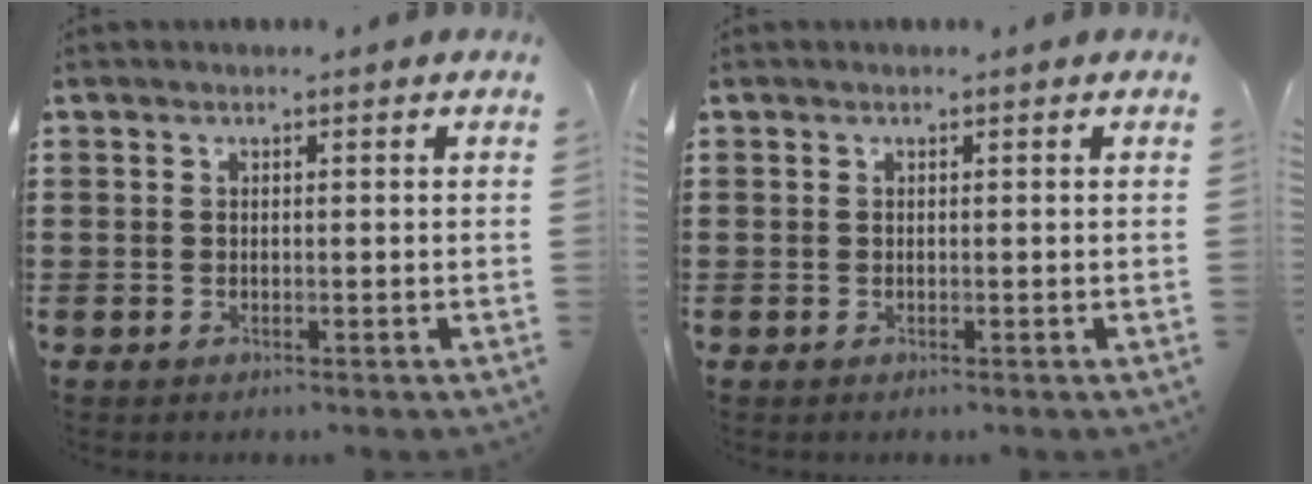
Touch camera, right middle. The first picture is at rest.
{"total": 0.0}